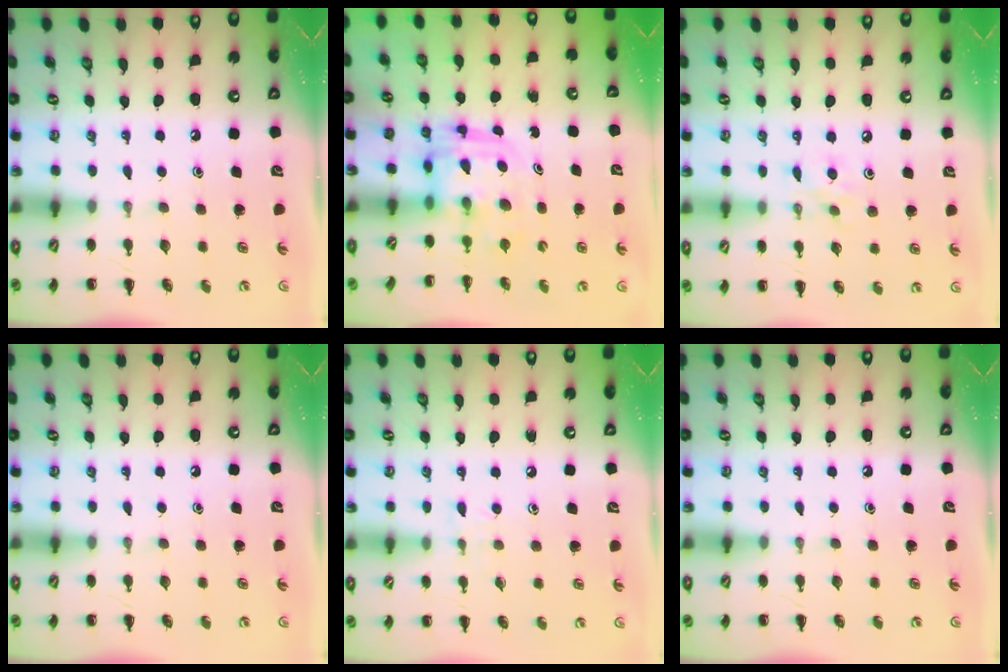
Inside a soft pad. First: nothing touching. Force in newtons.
{"total": 3.0, "press": 3.0, "slide": 0.3}
{"total": 6.5, "press": 6.2, "slide": 1.9}
{"total": 0.0}
{"total": 4.4, "press": 4.0, "slide": 1.7}
{"total": 0.0}